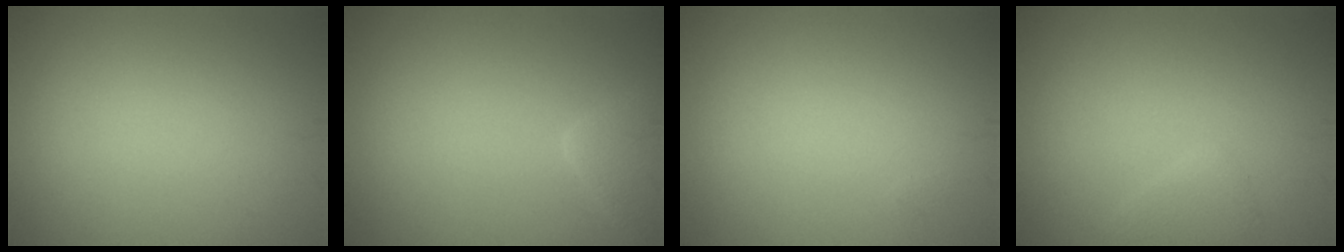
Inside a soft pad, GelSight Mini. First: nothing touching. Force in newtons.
{"total": 2.3, "press": 2.3, "slide": 0.2}
{"total": 0.0}
{"total": 1.1, "press": 1.1, "slide": 0.1}